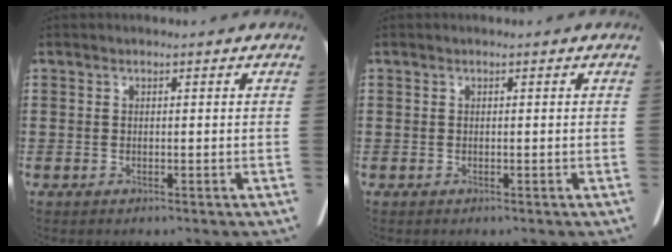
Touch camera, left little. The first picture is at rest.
{"total": 0.0}